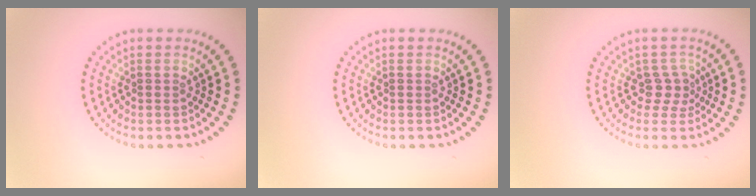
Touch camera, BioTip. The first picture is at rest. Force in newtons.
{"total": 0.0}
{"total": 1.8, "press": 1.2, "slide": 1.3}